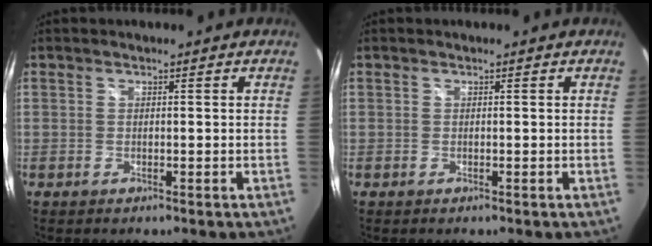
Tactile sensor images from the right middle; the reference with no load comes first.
{"total": 0.0}